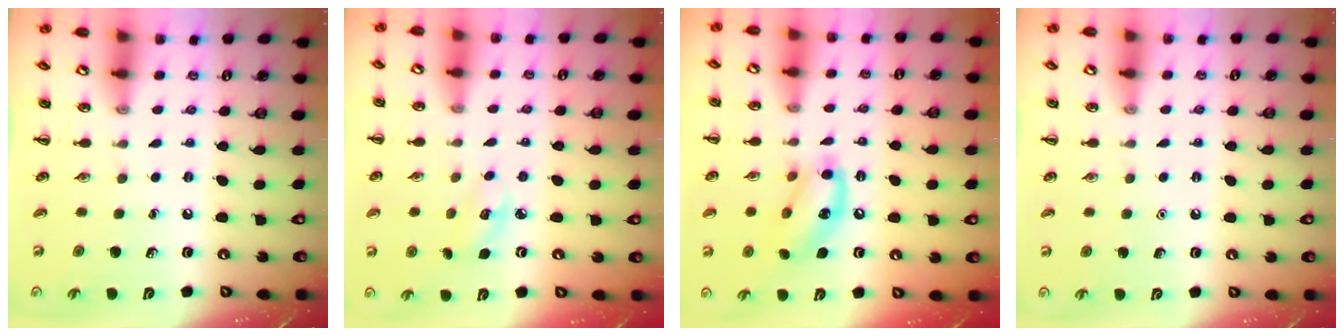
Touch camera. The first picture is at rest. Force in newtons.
{"total": 3.8, "press": 3.7, "slide": 1.0}
{"total": 13.5, "press": 13.3, "slide": 2.4}
{"total": 1.5, "press": 1.5, "slide": 0.1}